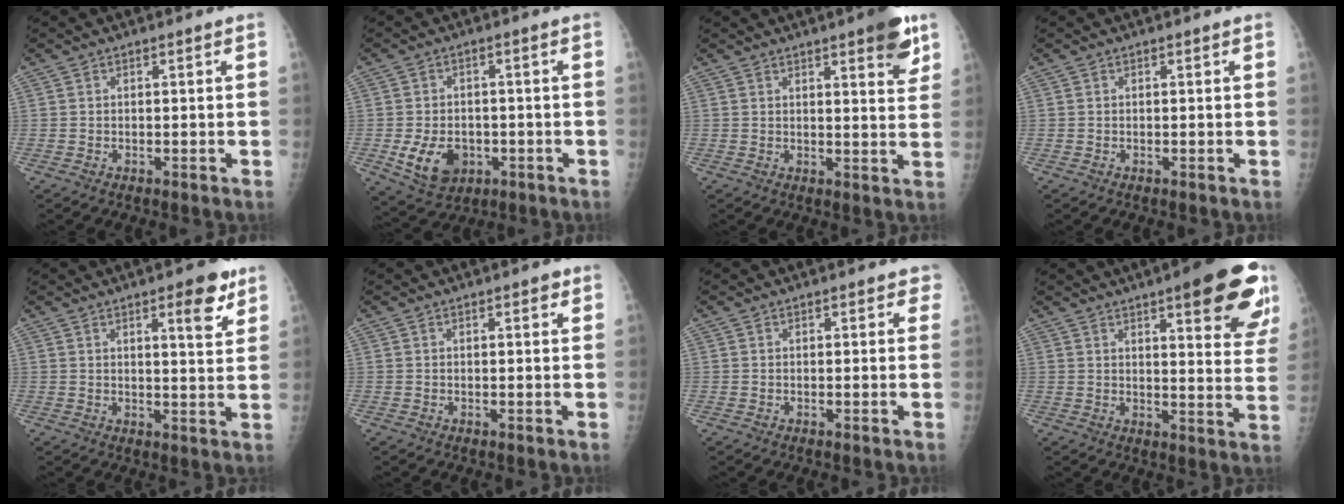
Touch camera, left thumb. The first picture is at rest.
{"total": 8.6, "force": [-2.5, 6.3, 5.3], "torque": [-0.075, 0.007, -0.028]}
{"total": 7.5, "force": [4.4, 1.8, 5.8], "torque": [-0.060, -0.021, 0.052]}
{"total": 0.0}
{"total": 7.1, "force": [4.1, 1.8, 5.5], "torque": [-0.063, -0.023, 0.053]}
{"total": 1.5, "force": [0.9, 0.6, 1.1], "torque": [-0.009, -0.002, 0.010]}
{"total": 2.1, "force": [1.5, 1.2, 0.9], "torque": [0.020, -0.002, 0.009]}
{"total": 18.7, "force": [10.5, 4.7, 14.8], "torque": [-0.157, -0.043, 0.126]}